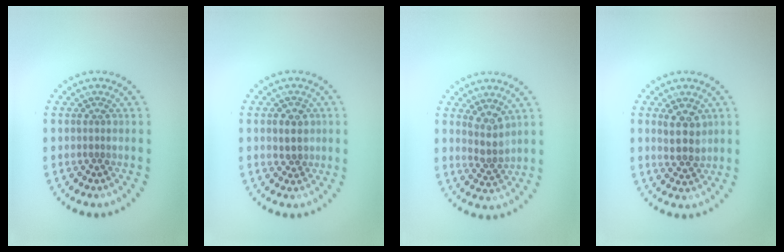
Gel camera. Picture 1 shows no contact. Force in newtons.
{"total": 2.3, "press": 2.2, "slide": 0.6}
{"total": 2.2, "press": 1.9, "slide": 1.2}
{"total": 2.8, "press": 2.6, "slide": 0.9}